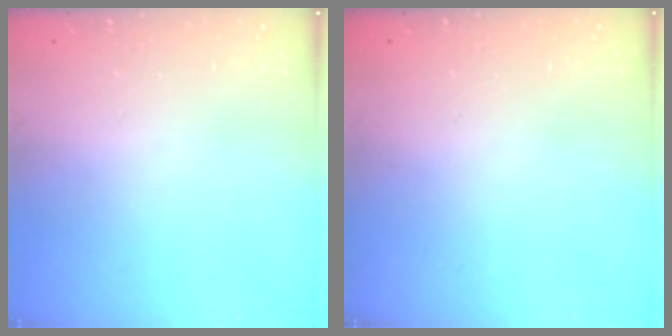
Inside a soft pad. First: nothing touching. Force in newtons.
{"total": 0.0}